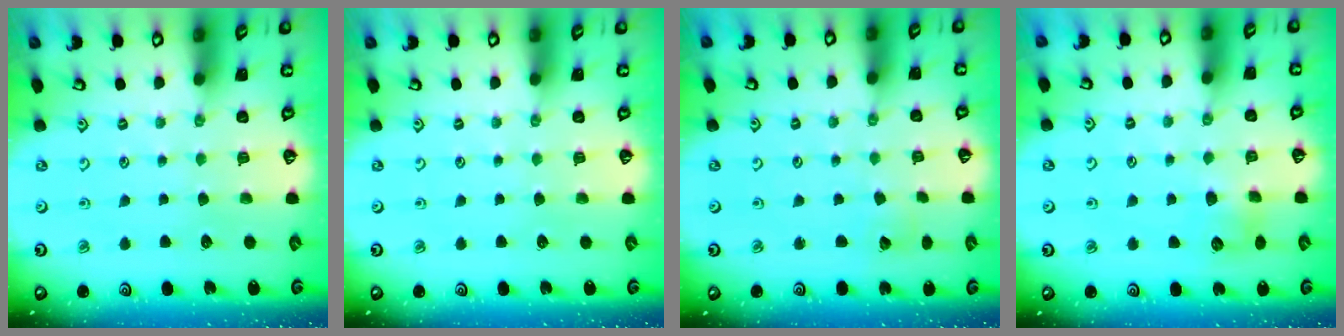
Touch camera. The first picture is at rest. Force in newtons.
{"total": 0.0}
{"total": 2.1, "press": 2.1, "slide": 0.2}
{"total": 5.8, "press": 5.7, "slide": 0.6}